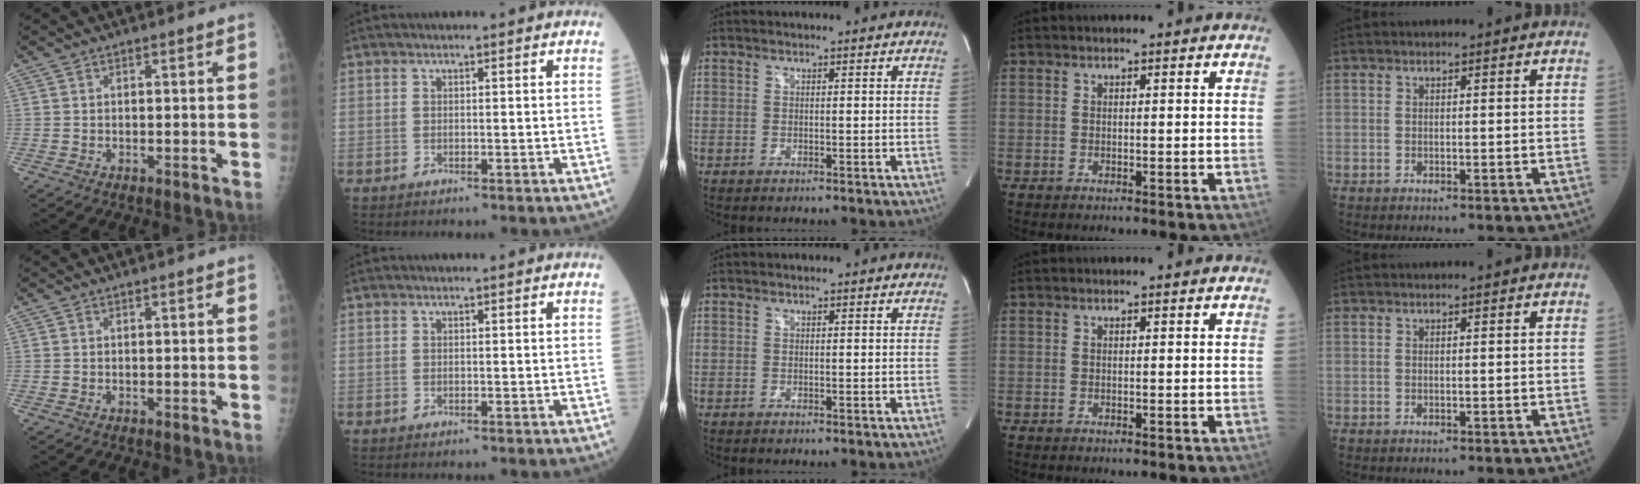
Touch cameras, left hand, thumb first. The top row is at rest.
{}